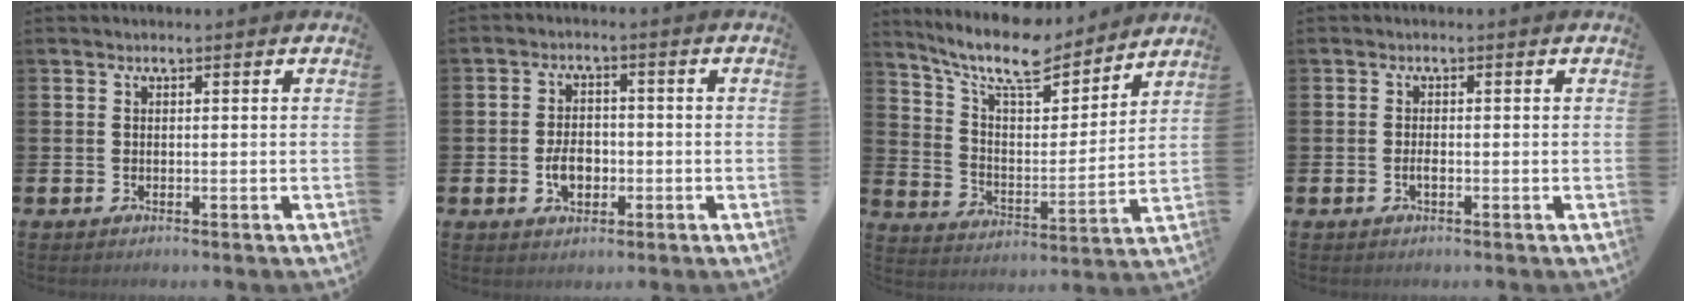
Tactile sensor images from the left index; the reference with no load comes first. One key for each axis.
{"total": 4.1, "fx": -1.1, "fy": 2.8, "fz": 2.8, "tx": -0.037, "ty": -0.002, "tz": -0.024}
{"total": 11.2, "fx": 9.7, "fy": 2.9, "fz": 4.8, "tx": -0.115, "ty": -0.063, "tz": 0.166}
{"total": 1.1, "fx": -0.4, "fy": 0.4, "fz": 0.9, "tx": -0.018, "ty": -0.001, "tz": -0.009}